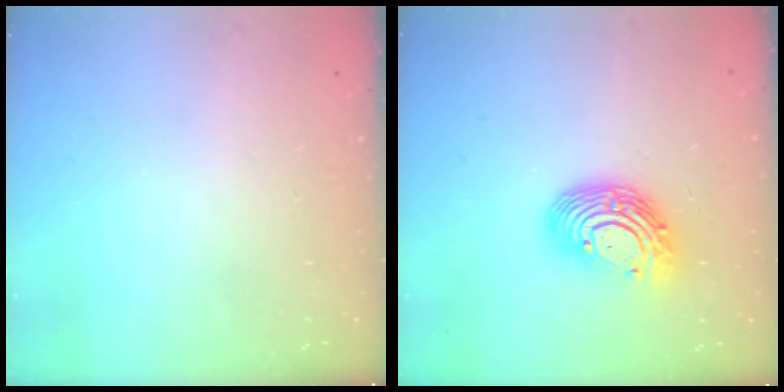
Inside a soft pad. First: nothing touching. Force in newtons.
{"total": 13.2, "press": 13.2, "slide": 0.8}